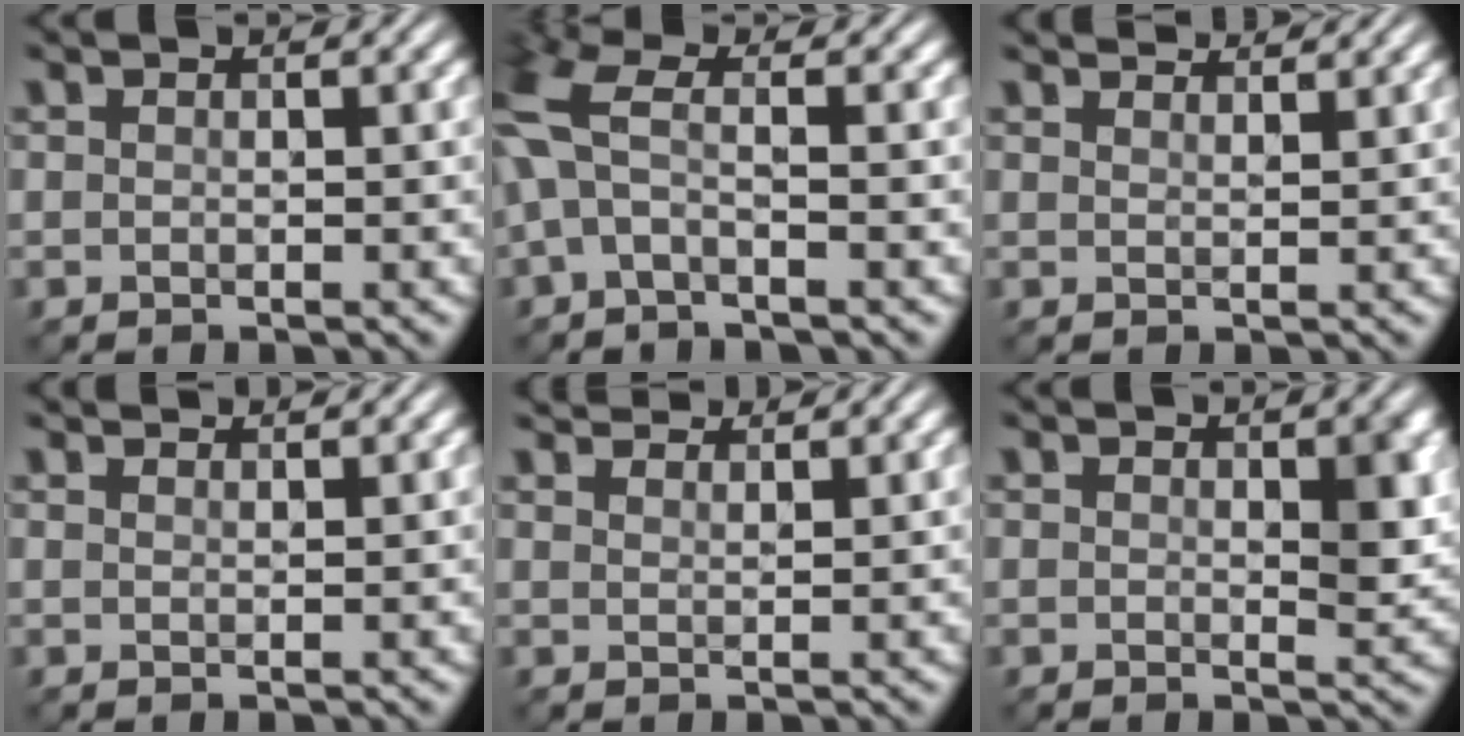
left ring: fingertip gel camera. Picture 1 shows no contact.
{"total": 4.5, "force": [-0.2, 1.8, 4.1], "torque": [-0.111, 0.007, -0.015]}
{"total": 3.7, "force": [3.5, 0.6, 1.1], "torque": [-0.007, 0.003, 0.035]}
{"total": 2.5, "force": [2.3, 0.4, 0.7], "torque": [-0.006, -0.001, 0.023]}
{"total": 4.4, "force": [4.1, 0.9, 1.4], "torque": [-0.020, 0.005, 0.053]}
{"total": 2.9, "force": [0.6, 1.0, 2.7], "torque": [-0.031, -0.006, 0.010]}